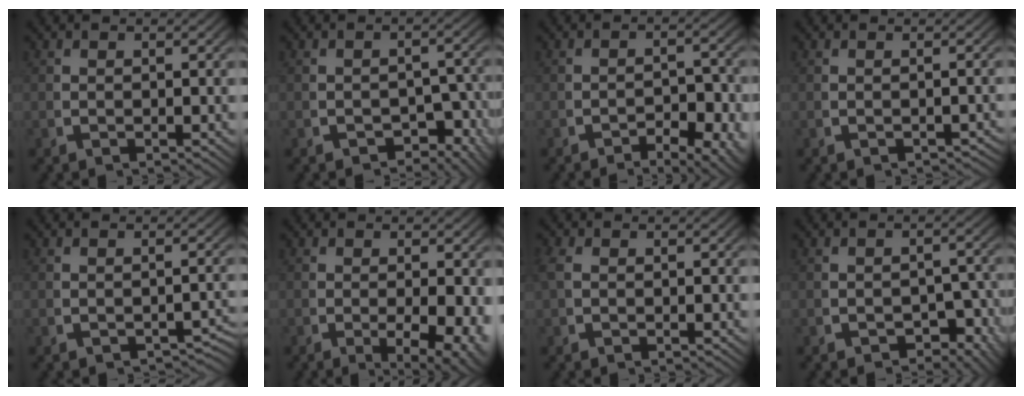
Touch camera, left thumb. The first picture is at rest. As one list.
[{"total": 3.4, "force": [-2.0, 2.0, 1.9], "torque": [-0.023, -0.019, -0.028]}, {"total": 5.9, "force": [-3.5, 2.9, 3.7], "torque": [-0.054, -0.023, -0.049]}, {"total": 1.5, "force": [-1.4, 0.3, 0.2], "torque": [-0.001, -0.003, -0.019]}, {"total": 2.2, "force": [-2.0, 0.6, 0.8], "torque": [-0.004, -0.003, -0.028]}, {"total": 5.8, "force": [-1.5, 2.9, 4.8], "torque": [-0.085, -0.027, -0.013]}, {"total": 0.9, "force": [0.2, 0.7, 0.6], "torque": [-0.024, -0.004, 0.008]}, {"total": 3.1, "force": [-1.9, 1.8, 1.7], "torque": [-0.020, -0.017, -0.028]}]